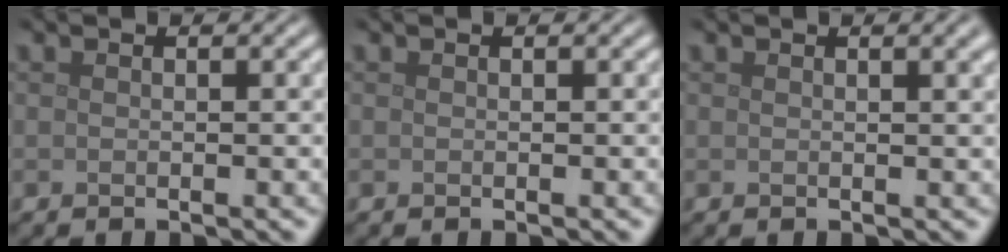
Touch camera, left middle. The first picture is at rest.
{"total": 0.0}
{"total": 2.2, "force": [1.2, 0.7, 1.7], "torque": [-0.010, 0.006, 0.013]}